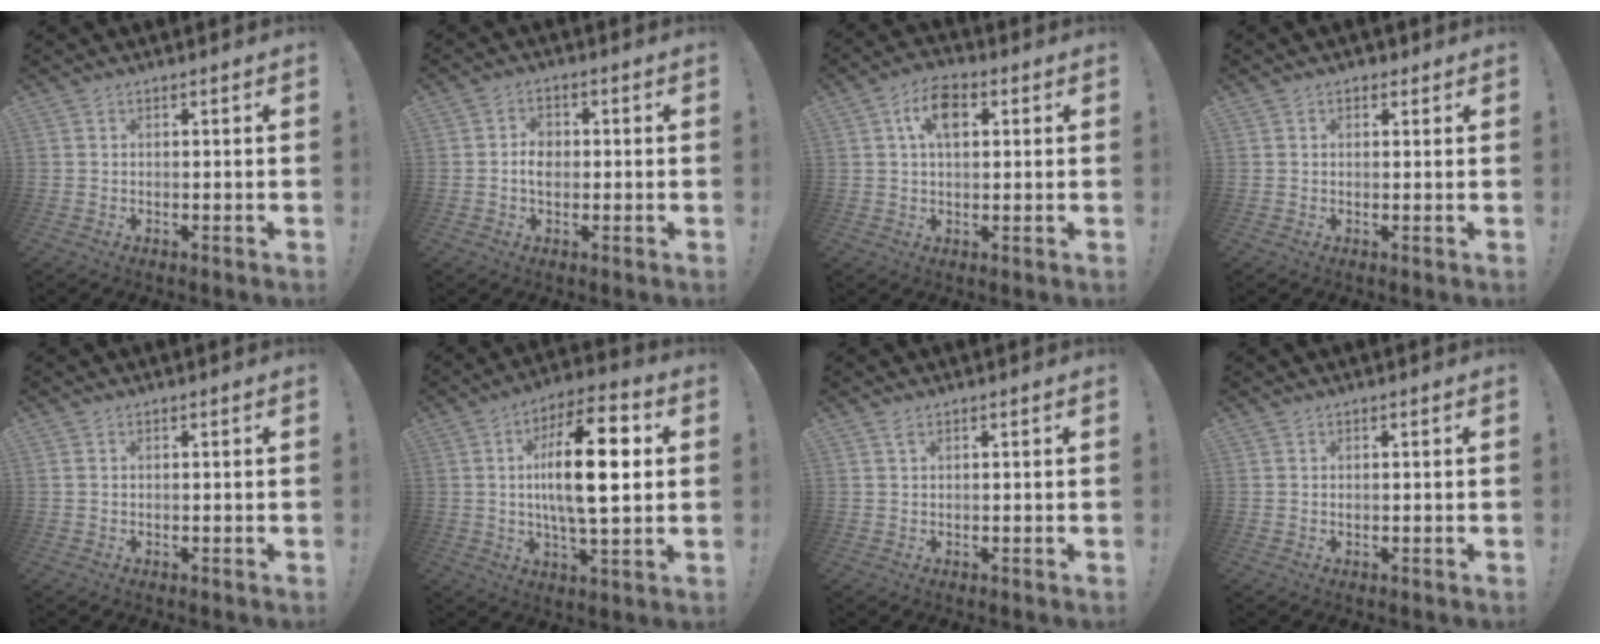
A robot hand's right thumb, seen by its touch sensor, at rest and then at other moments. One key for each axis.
{"total": 4.2, "fx": -0.6, "fy": 3.3, "fz": 2.6, "tx": -0.039, "ty": 0.005, "tz": -0.011}
{"total": 8.6, "fx": 2.7, "fy": 5.0, "fz": 6.5, "tx": -0.104, "ty": 0.009, "tz": 0.049}
{"total": 1.7, "fx": 0.8, "fy": 1.3, "fz": 0.9, "tx": -0.008, "ty": -0.001, "tz": 0.014}
{"total": 0.0}
{"total": 19.2, "fx": 2.3, "fy": 6.5, "fz": 17.9, "tx": -0.302, "ty": 0.000, "tz": 0.023}
{"total": 1.1, "fx": 0.6, "fy": 0.4, "fz": 0.8, "tx": -0.014, "ty": 0.000, "tz": 0.011}
{"total": 0.0}